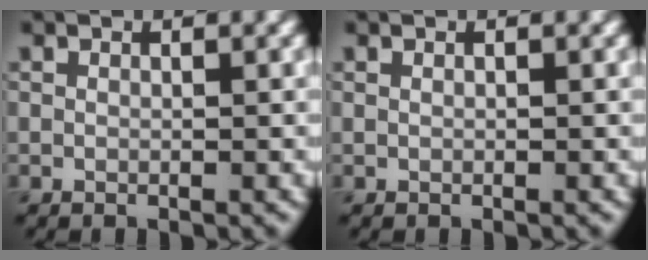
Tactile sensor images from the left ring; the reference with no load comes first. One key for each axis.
{"total": 0.0}